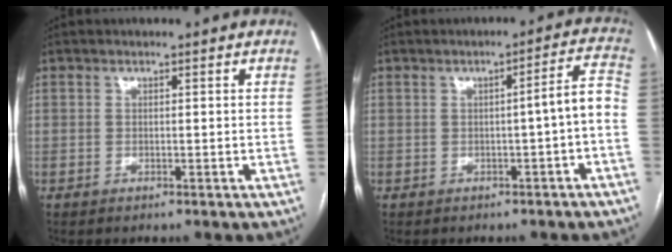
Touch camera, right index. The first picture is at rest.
{"total": 4.5, "force": [-1.3, -0.1, 4.3], "torque": [-0.049, 0.015, -0.017]}